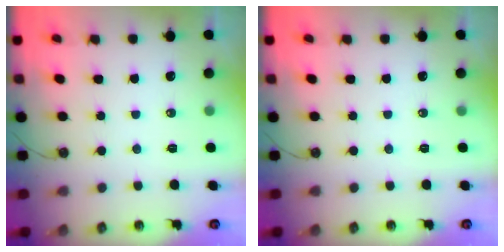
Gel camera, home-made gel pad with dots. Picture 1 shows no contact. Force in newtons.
{"total": 0.0}